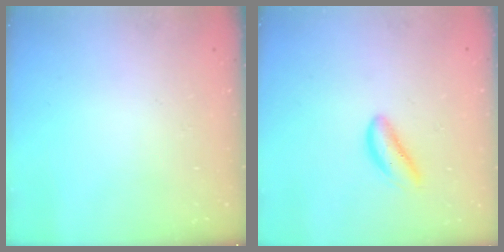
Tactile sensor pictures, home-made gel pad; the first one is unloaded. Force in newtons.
{"total": 3.0, "press": 3.0, "slide": 0.1}